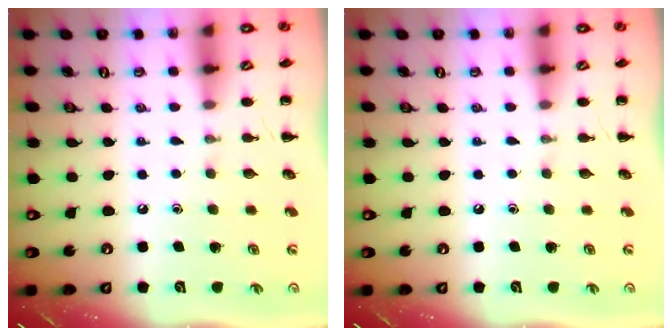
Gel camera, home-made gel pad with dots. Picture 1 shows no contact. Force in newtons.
{"total": 0.0}